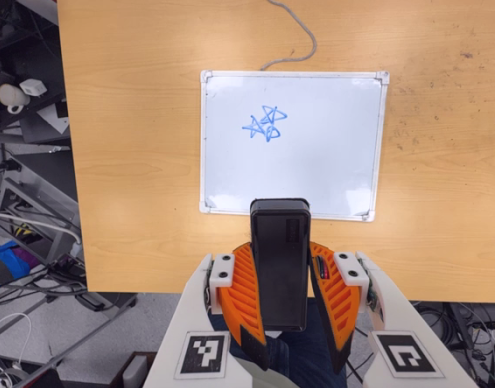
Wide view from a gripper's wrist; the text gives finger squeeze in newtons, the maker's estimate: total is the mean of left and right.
{"total": 10.0, "left": 7.9, "right": 12.1}